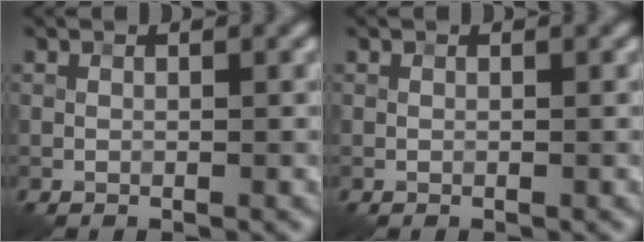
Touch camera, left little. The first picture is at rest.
{"total": 0.0}